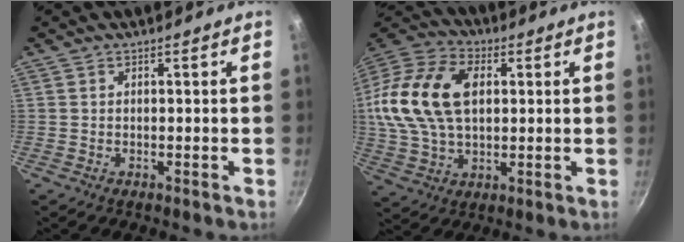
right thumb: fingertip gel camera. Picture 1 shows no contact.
{"total": 20.1, "force": [3.3, 12.9, 15.0], "torque": [-0.278, 0.018, 0.052]}